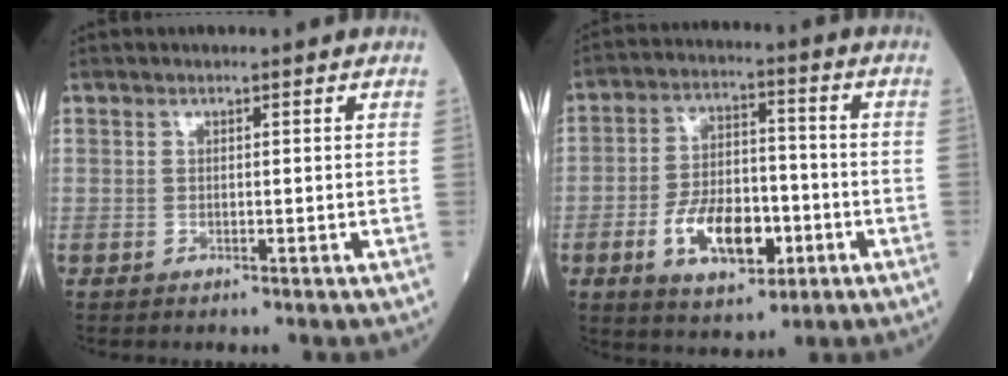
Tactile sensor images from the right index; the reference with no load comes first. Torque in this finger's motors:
{"motor_torque": [0.58, -0.56, 0.17, 0.16]}